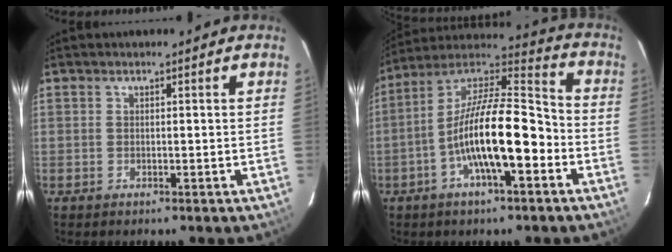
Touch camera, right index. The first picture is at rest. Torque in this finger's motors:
{"motor_torque": [0.84, -0.31, 1.05, 0.21]}